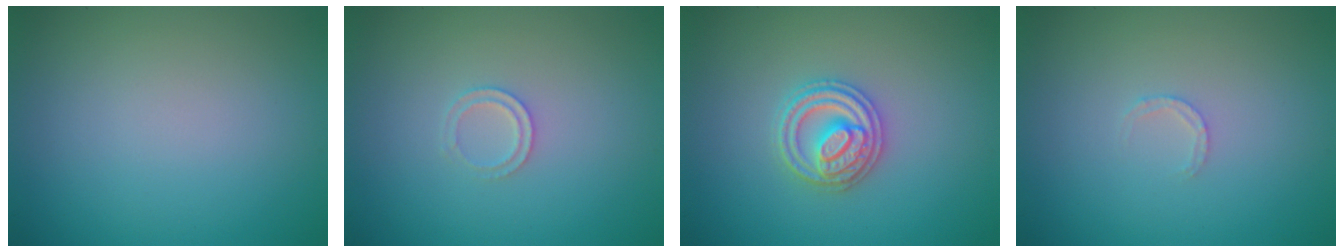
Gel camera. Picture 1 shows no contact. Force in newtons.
{"total": 1.2, "press": 1.2, "slide": 0.2}
{"total": 3.3, "press": 3.2, "slide": 0.6}
{"total": 0.9, "press": 0.9, "slide": 0.2}